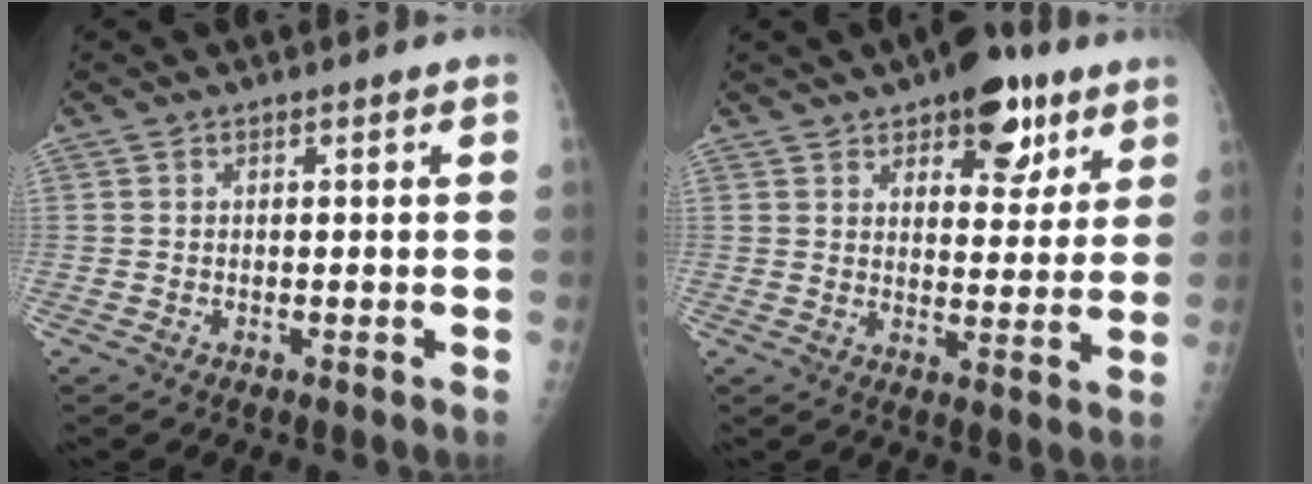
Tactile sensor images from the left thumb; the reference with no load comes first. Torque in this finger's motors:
{"motor_torque": [1.29, 0.75, 0.78, -0.72, 0.24]}